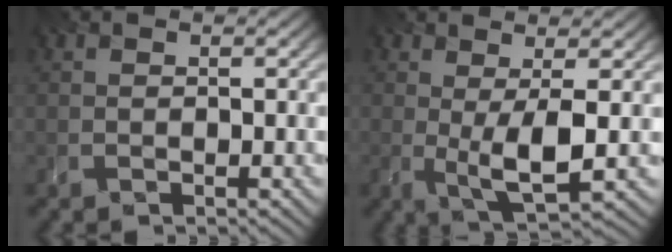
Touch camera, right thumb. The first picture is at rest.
{"total": 5.6, "force": [-0.2, 1.5, 5.4], "torque": [-0.105, -0.004, -0.002]}